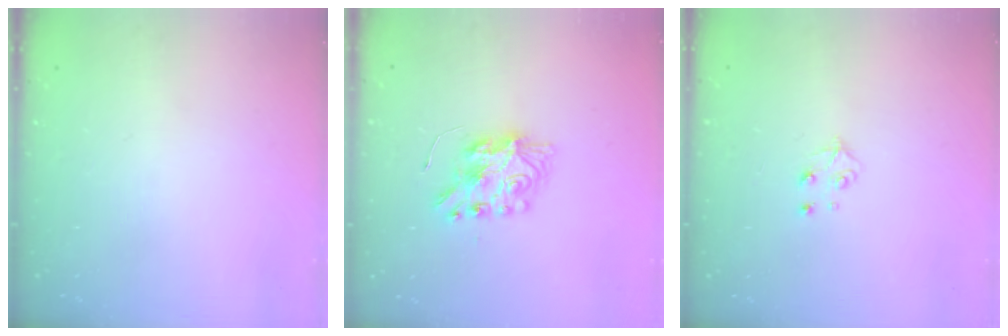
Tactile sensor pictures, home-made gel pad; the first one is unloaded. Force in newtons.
{"total": 8.4, "press": 8.4, "slide": 0.7}
{"total": 4.5, "press": 4.5, "slide": 0.4}